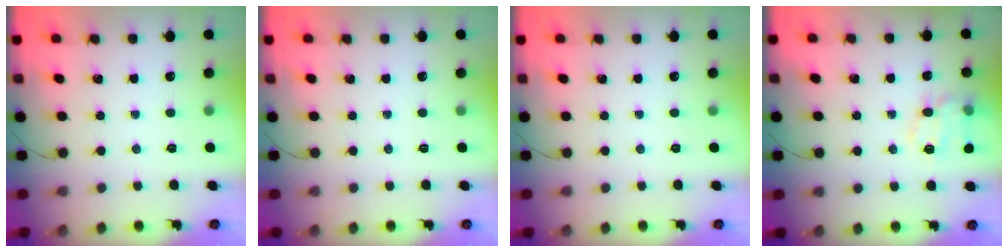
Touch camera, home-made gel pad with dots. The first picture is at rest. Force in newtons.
{"total": 0.0}
{"total": 0.0}
{"total": 12.9, "press": 12.9, "slide": 1.0}